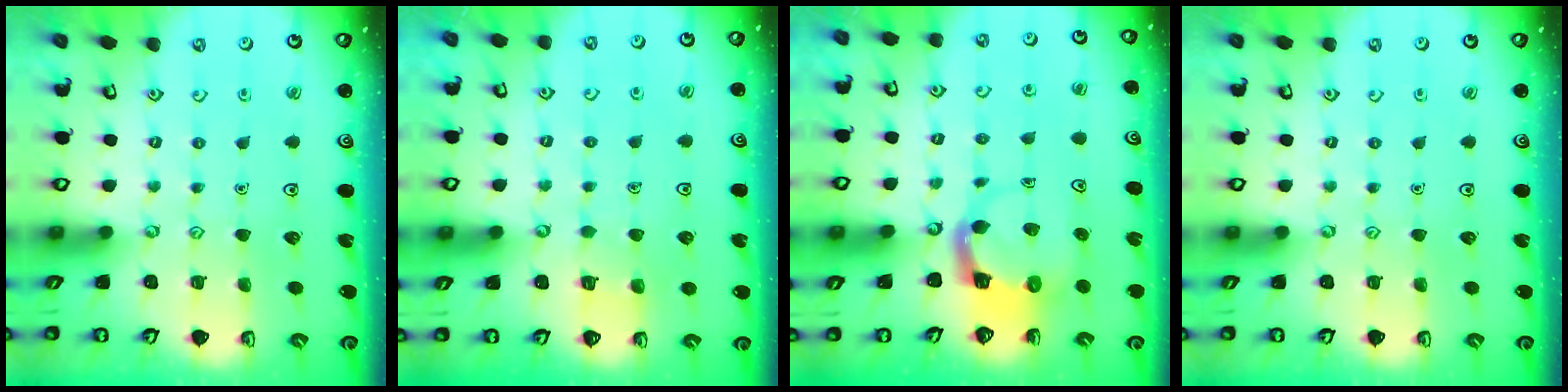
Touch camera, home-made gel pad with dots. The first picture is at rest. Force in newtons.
{"total": 2.6, "press": 2.6, "slide": 0.2}
{"total": 3.8, "press": 3.8, "slide": 0.7}
{"total": 0.0}